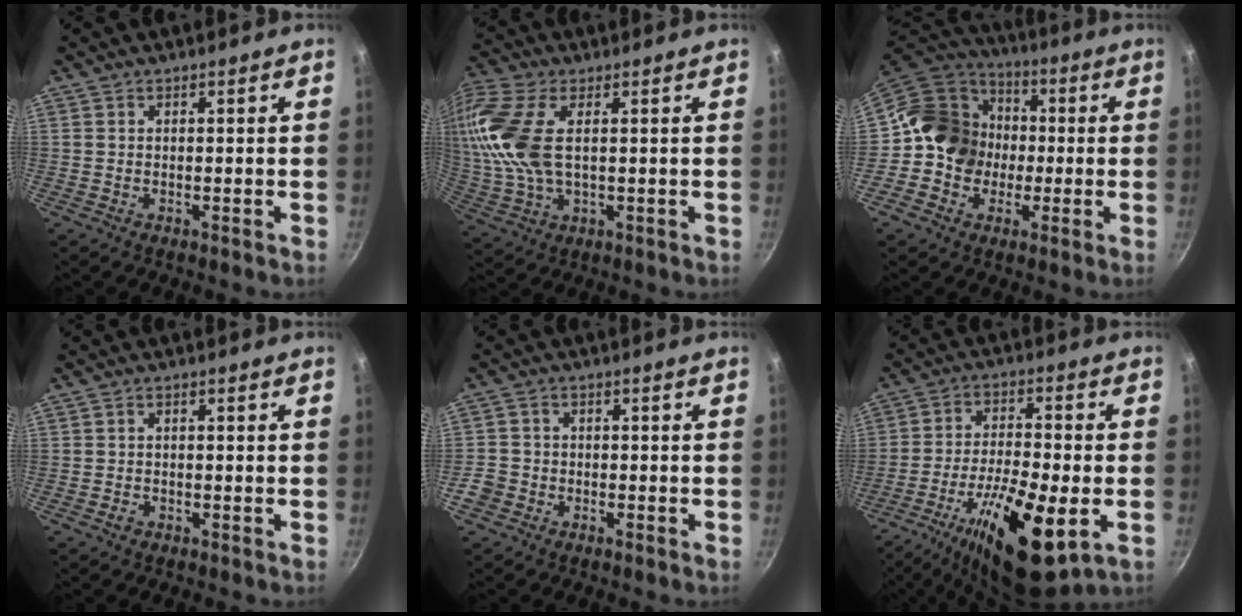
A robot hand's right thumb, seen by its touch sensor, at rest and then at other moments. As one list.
[{"total": 15.7, "force": [2.9, 8.1, 13.1], "torque": [-0.285, 0.008, 0.054]}, {"total": 15.7, "force": [-0.9, 14.0, 7.1], "torque": [-0.084, 0.040, -0.028]}, {"total": 1.5, "force": [-0.8, 1.0, 0.7], "torque": [-0.010, 0.008, -0.014]}, {"total": 4.1, "force": [-2.2, 3.3, 1.1], "torque": [-0.014, 0.026, -0.041]}, {"total": 18.8, "force": [-6.9, 6.0, 16.5], "torque": [-0.291, 0.015, -0.116]}]